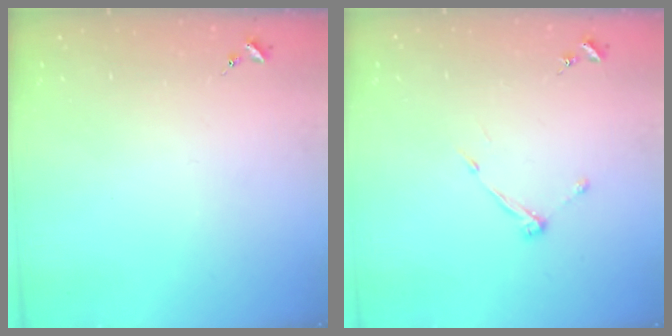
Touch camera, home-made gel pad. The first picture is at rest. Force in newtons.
{"total": 6.2, "press": 6.2, "slide": 0.5}